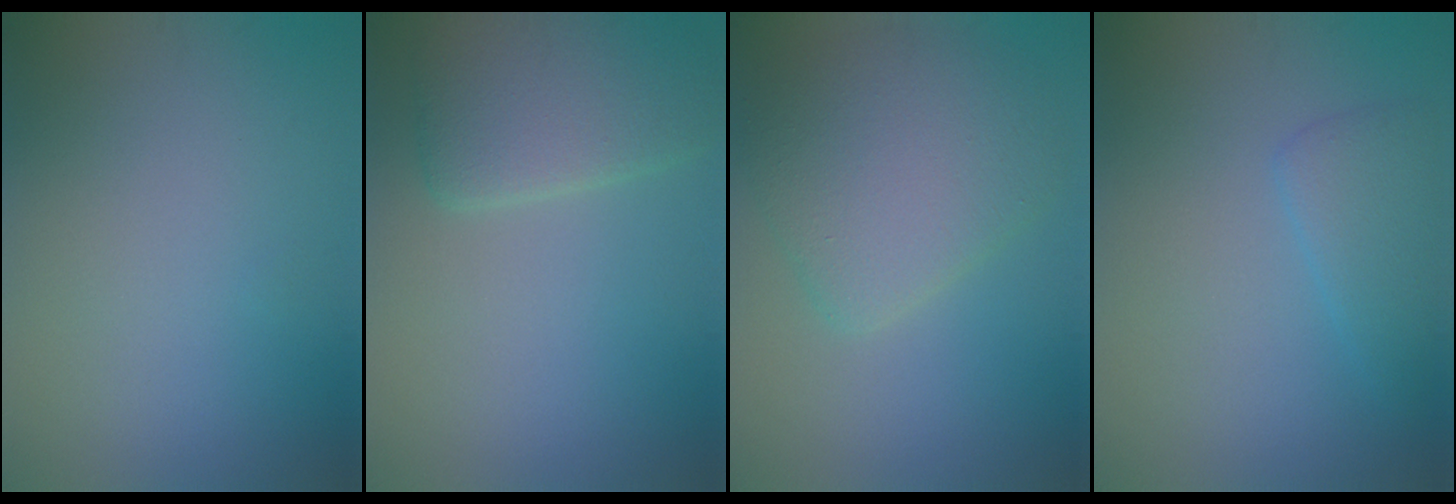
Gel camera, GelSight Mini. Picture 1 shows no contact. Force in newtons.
{"total": 4.5, "press": 4.4, "slide": 0.6}
{"total": 5.6, "press": 5.6, "slide": 0.3}
{"total": 2.7, "press": 2.6, "slide": 0.3}